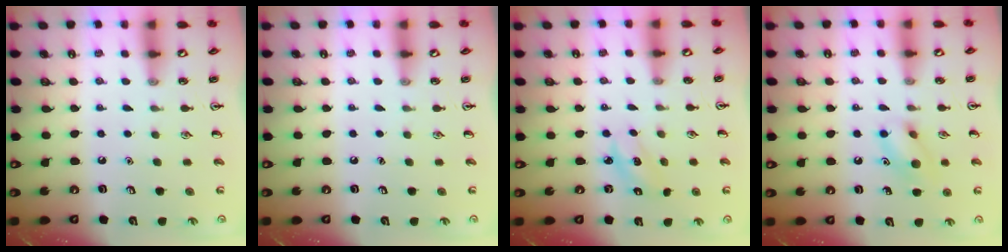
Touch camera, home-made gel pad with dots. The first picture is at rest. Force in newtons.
{"total": 0.0}
{"total": 2.5, "press": 2.4, "slide": 0.5}
{"total": 10.0, "press": 9.9, "slide": 0.8}